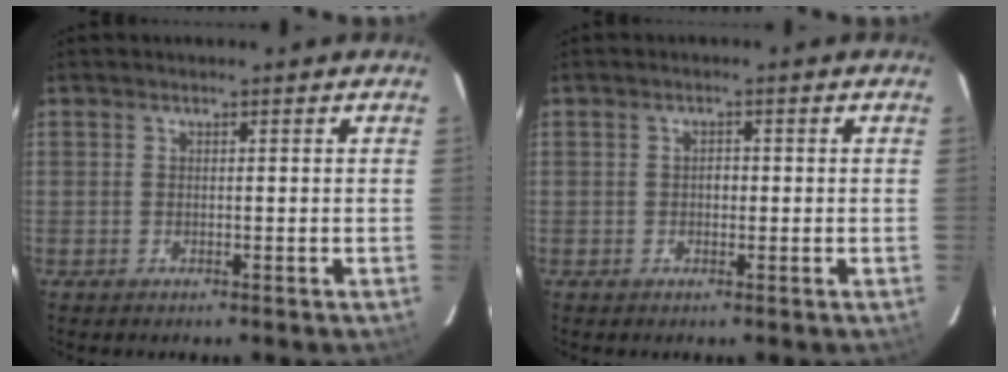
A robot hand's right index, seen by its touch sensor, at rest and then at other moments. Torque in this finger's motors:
{"motor_torque": [0.24, -0.11, 0.13, 0.03]}